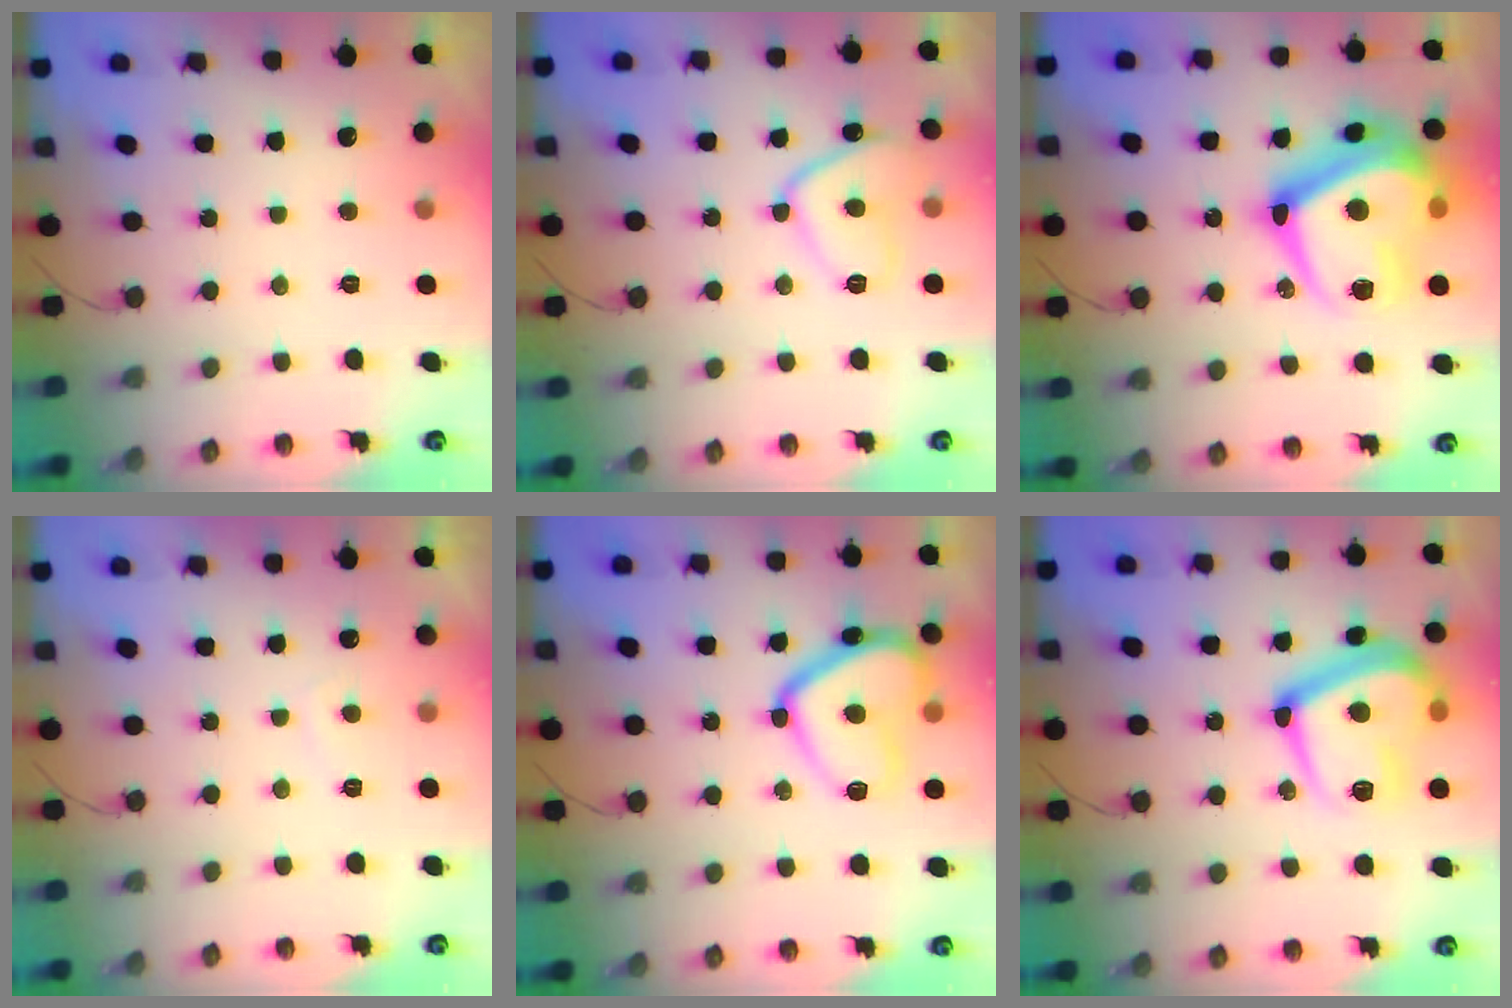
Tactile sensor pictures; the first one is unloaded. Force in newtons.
{"total": 11.4, "press": 11.3, "slide": 1.3}
{"total": 27.5, "press": 27.4, "slide": 2.0}
{"total": 0.6, "press": 0.3, "slide": 0.5}
{"total": 16.3, "press": 16.2, "slide": 1.3}
{"total": 20.6, "press": 20.5, "slide": 1.7}